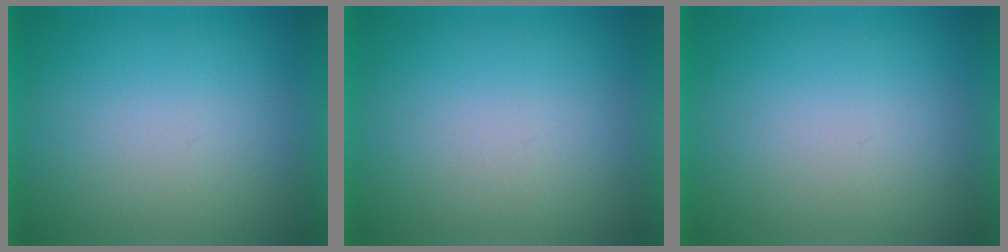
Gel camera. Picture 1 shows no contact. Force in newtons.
{"total": 1.2}
{"total": 1.1}